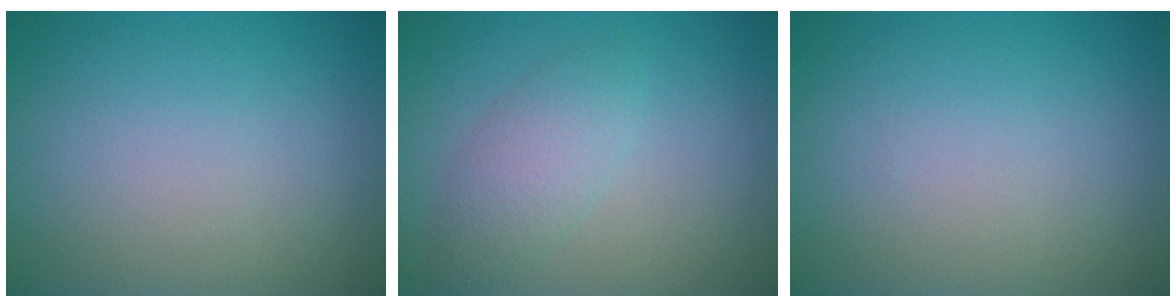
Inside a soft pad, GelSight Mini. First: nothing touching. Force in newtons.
{"total": 2.7, "press": 2.7, "slide": 0.0}
{"total": 0.0}